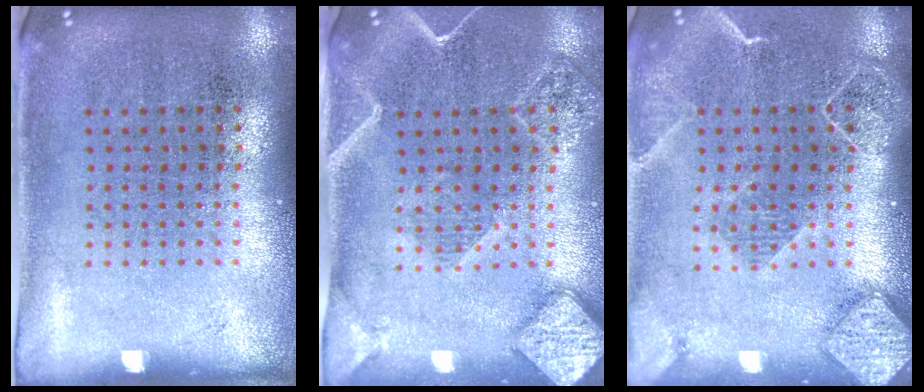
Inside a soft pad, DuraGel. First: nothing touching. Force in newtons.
{"total": 2.4, "press": 2.2, "slide": 0.9}
{"total": 2.2, "press": 1.9, "slide": 1.1}